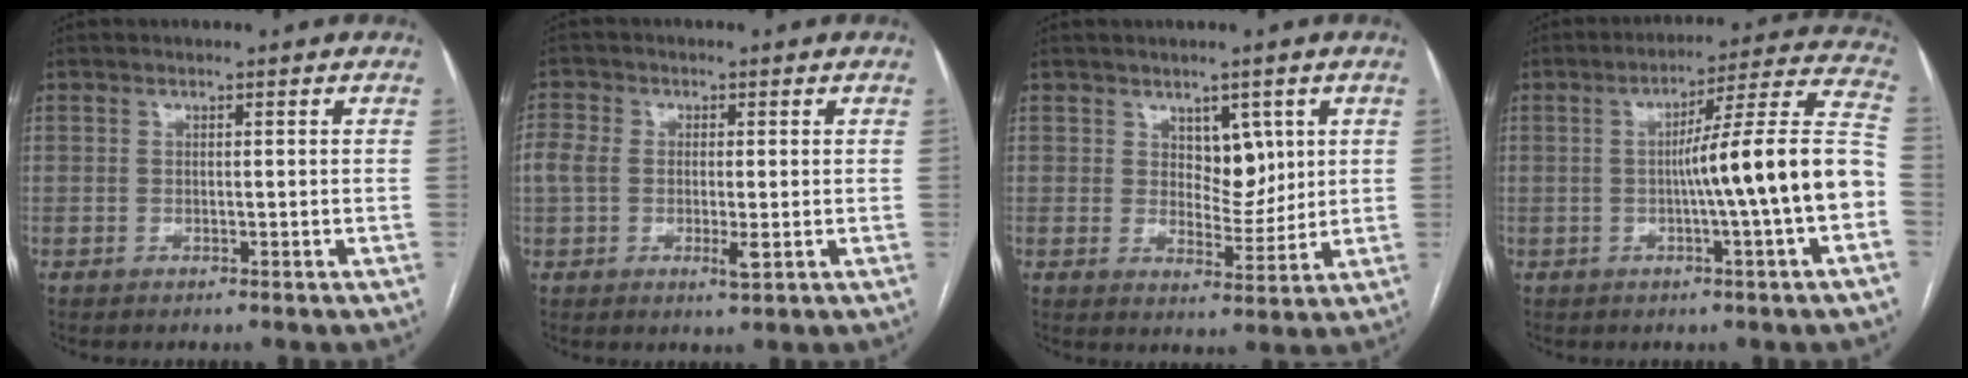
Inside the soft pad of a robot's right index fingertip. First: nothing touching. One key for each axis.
{"total": 5.3, "fx": -0.6, "fy": 2.6, "fz": 4.6, "tx": -0.100, "ty": 0.001, "tz": -0.011}
{"total": 5.4, "fx": 2.2, "fy": 3.0, "fz": 3.9, "tx": -0.052, "ty": -0.001, "tz": 0.039}
{"total": 15.3, "fx": -2.5, "fy": -1.1, "fz": 15.0, "tx": -0.212, "ty": 0.023, "tz": -0.045}